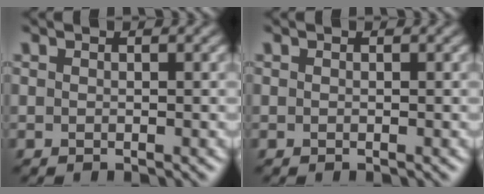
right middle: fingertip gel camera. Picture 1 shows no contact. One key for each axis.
{"total": 0.0}